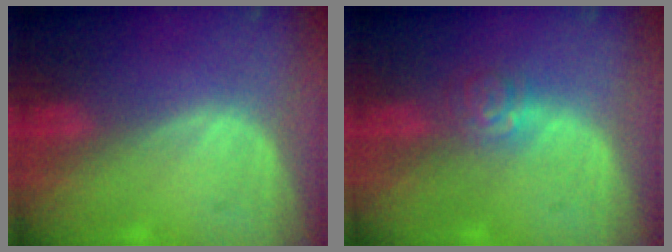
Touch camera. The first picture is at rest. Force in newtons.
{"total": 3.6, "press": 3.5, "slide": 0.7}